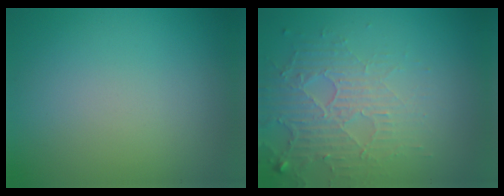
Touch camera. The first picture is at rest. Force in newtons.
{"total": 5.2, "press": 3.3, "slide": 4.0}